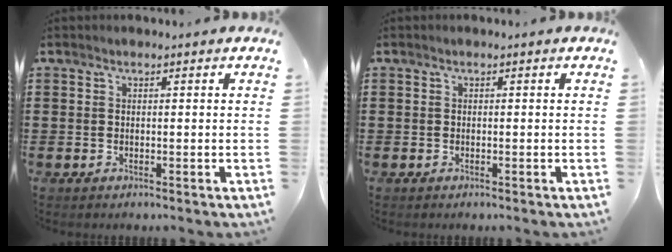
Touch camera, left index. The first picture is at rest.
{"total": 0.0}